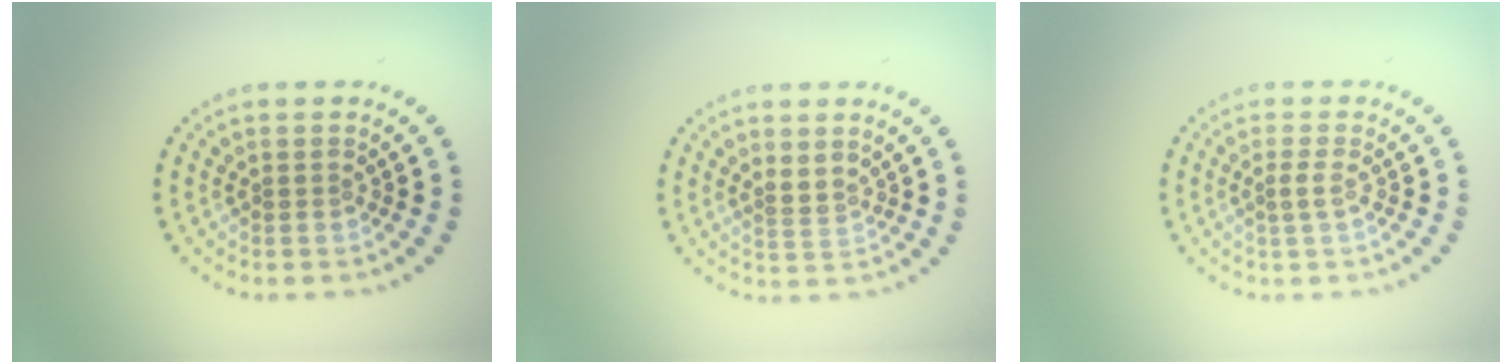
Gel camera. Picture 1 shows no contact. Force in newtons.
{"total": 1.6, "press": 1.3, "slide": 0.9}
{"total": 0.9, "press": 0.7, "slide": 0.4}